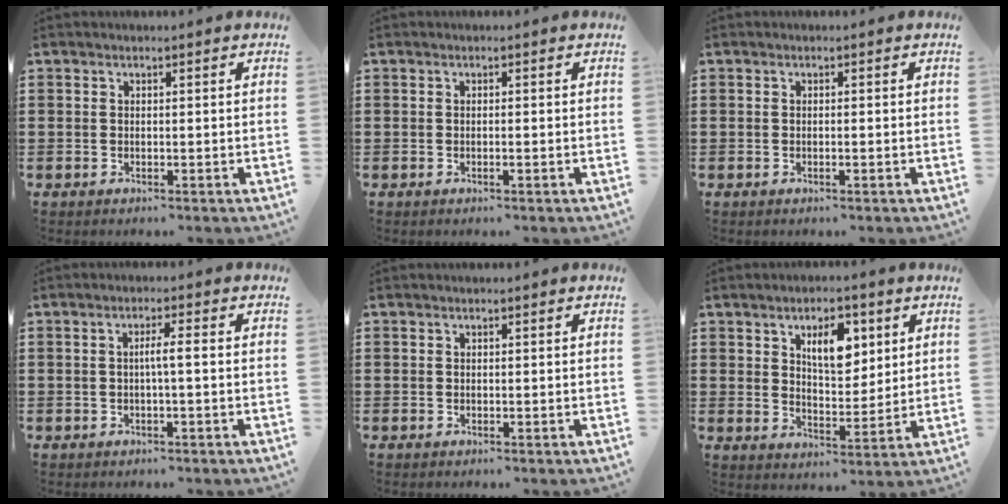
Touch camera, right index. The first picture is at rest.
{"total": 0.6, "force": [-0.3, -0.1, 0.5], "torque": [-0.009, -0.004, -0.005]}
{"total": 0.5, "force": [-0.2, -0.1, 0.4], "torque": [-0.008, -0.004, -0.004]}
{"total": 2.4, "force": [-0.3, -0.1, 2.4], "torque": [-0.043, -0.002, -0.008]}
{"total": 0.0}
{"total": 6.6, "force": [3.0, 3.3, 4.8], "torque": [-0.082, 0.002, 0.048]}